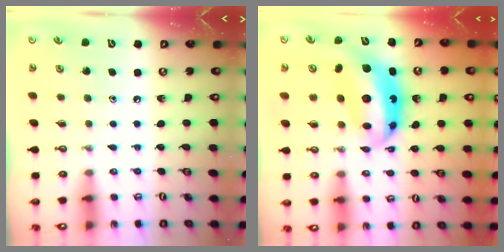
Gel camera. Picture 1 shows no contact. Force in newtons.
{"total": 13.4, "press": 13.3, "slide": 1.3}